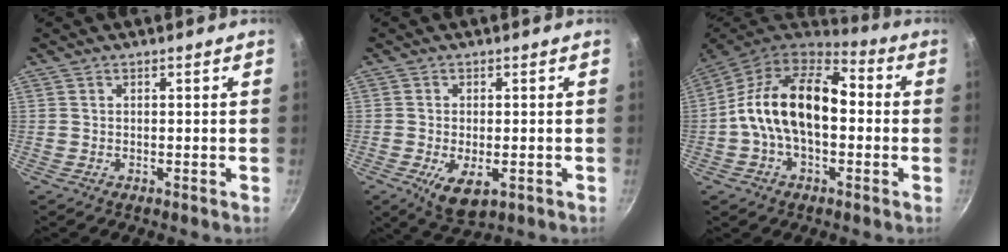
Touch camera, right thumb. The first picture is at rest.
{"total": 6.5, "force": [-2.2, 3.1, 5.3], "torque": [-0.090, -0.008, -0.028]}
{"total": 19.2, "force": [-0.3, 11.3, 15.6], "torque": [-0.267, 0.043, -0.013]}